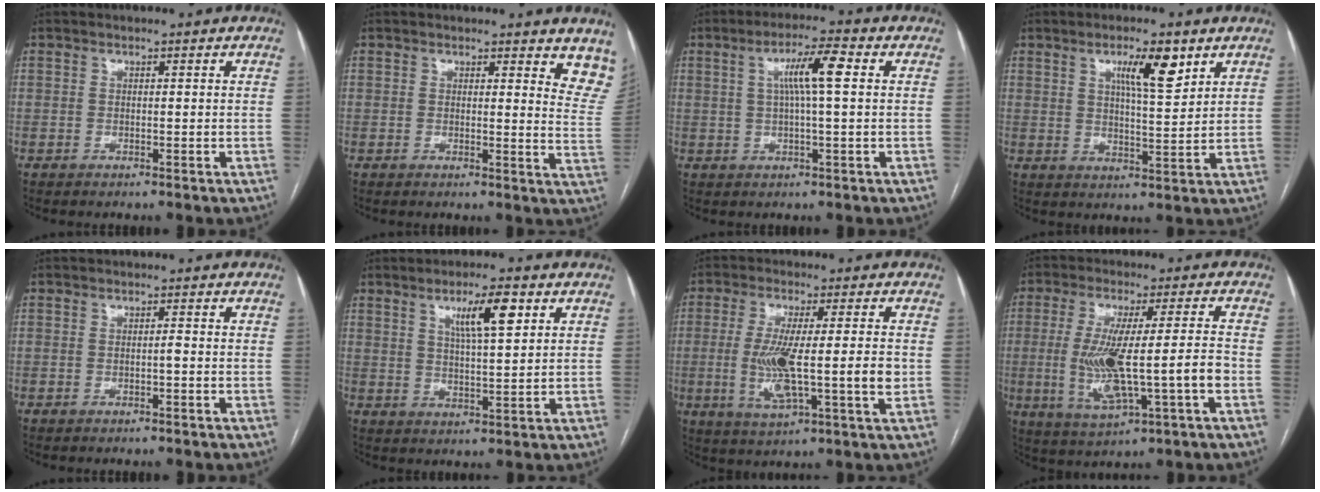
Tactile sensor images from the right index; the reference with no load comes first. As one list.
[{"total": 8.6, "force": [7.6, 2.0, 3.6], "torque": [-0.009, -0.039, 0.055]}, {"total": 7.1, "force": [1.6, 0.2, 6.9], "torque": [-0.120, 0.011, 0.027]}, {"total": 7.5, "force": [4.0, 1.3, 6.2], "torque": [-0.100, -0.002, 0.065]}, {"total": 0.8, "force": [-0.3, 0.0, 0.7], "torque": [-0.012, 0.001, -0.004]}, {"total": 7.4, "force": [3.4, 1.0, 6.5], "torque": [-0.109, 0.003, 0.059]}, {"total": 11.6, "force": [-1.1, 1.3, 11.5], "torque": [-0.215, -0.010, -0.019]}, {"total": 13.1, "force": [-2.3, 1.2, 12.8], "torque": [-0.248, -0.002, -0.034]}]